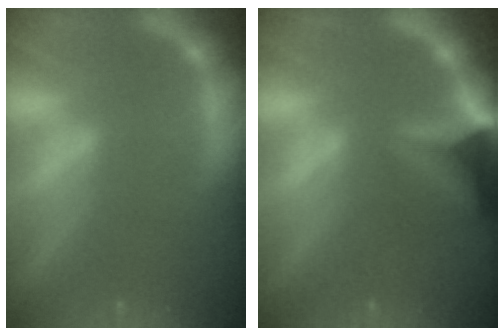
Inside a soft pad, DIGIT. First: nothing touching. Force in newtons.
{"total": 7.9}